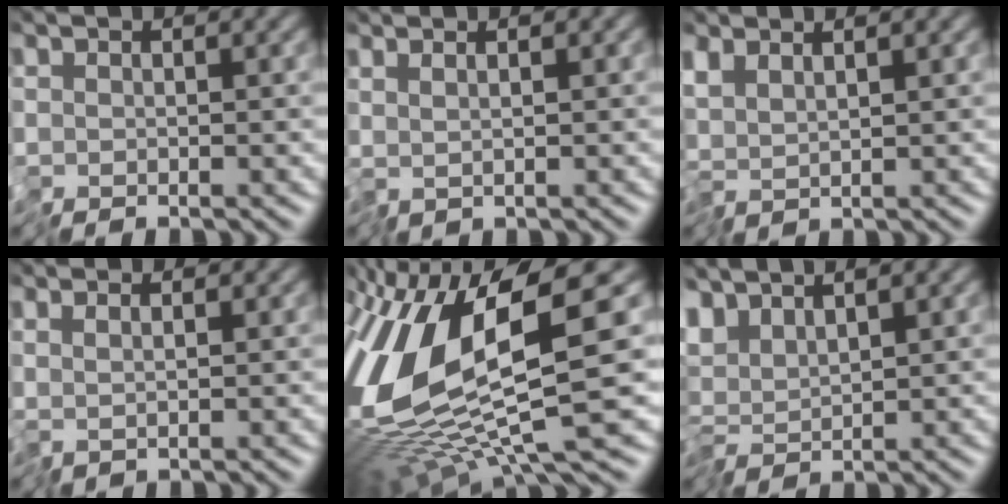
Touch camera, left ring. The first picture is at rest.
{"total": 1.0, "force": [0.7, -0.5, 0.5], "torque": [-0.011, 0.003, 0.016]}
{"total": 1.8, "force": [1.4, 0.3, 1.0], "torque": [-0.027, 0.005, 0.032]}
{"total": 0.9, "force": [0.8, -0.2, 0.3], "torque": [-0.010, 0.005, 0.017]}
{"total": 13.3, "force": [0.9, 3.6, 12.7], "torque": [-0.279, -0.007, 0.028]}
{"total": 2.7, "force": [2.0, 0.7, 1.7], "torque": [-0.039, 0.008, 0.035]}